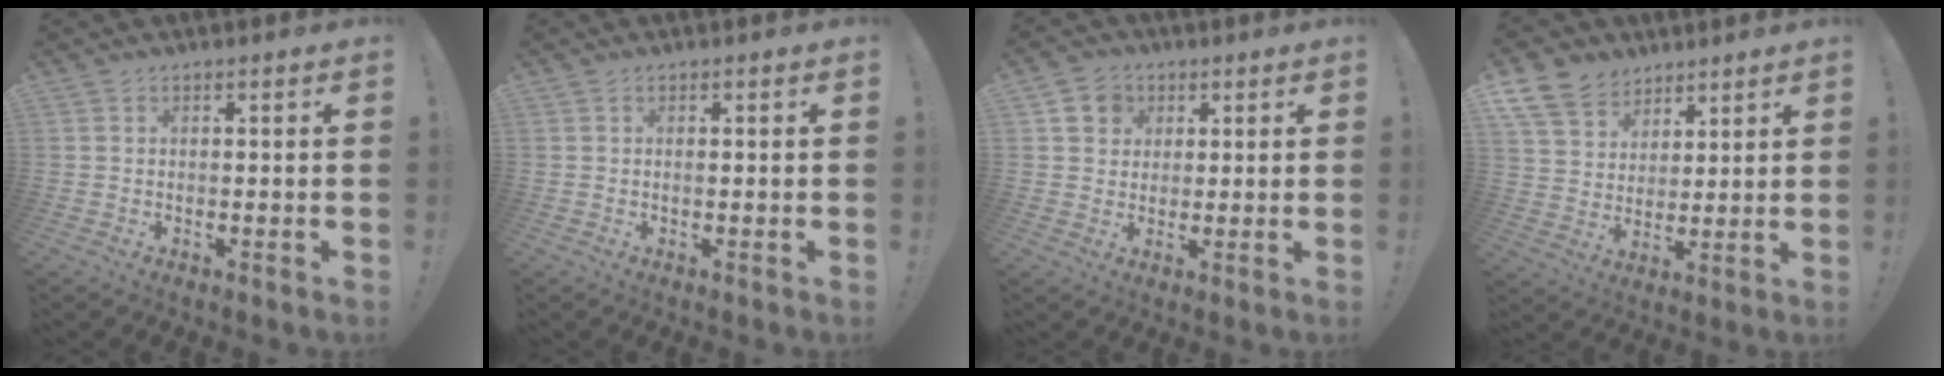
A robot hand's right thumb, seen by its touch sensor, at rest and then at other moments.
{"total": 0.6, "force": [-0.1, 0.0, 0.6], "torque": [-0.007, -0.002, -0.004]}
{"total": 7.0, "force": [2.7, 6.2, 1.9], "torque": [-0.028, -0.008, 0.055]}
{"total": 11.2, "force": [7.6, 7.6, 3.0], "torque": [-0.057, -0.055, 0.151]}